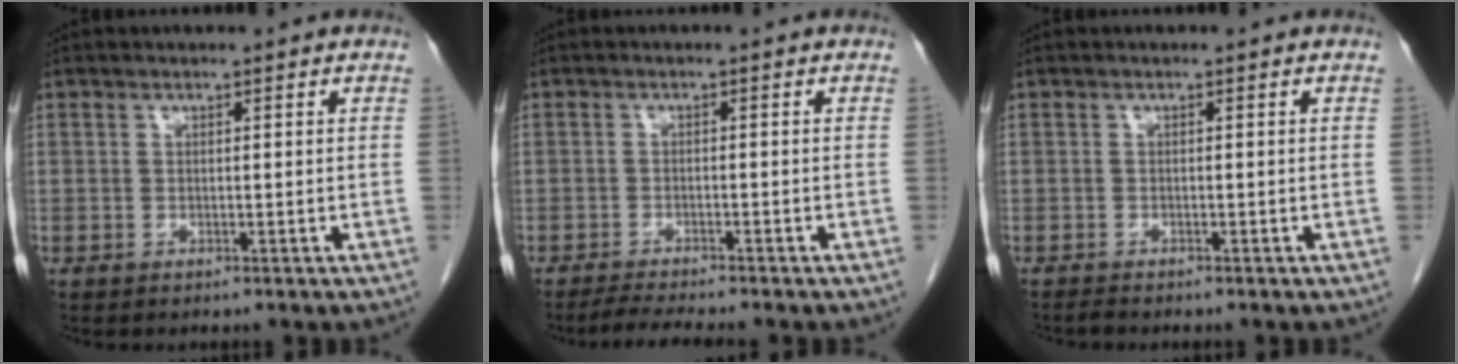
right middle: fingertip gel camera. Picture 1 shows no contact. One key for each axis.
{"total": 3.9, "fx": -3.5, "fy": -0.5, "fz": 1.7, "tx": -0.036, "ty": -0.018, "tz": -0.059}
{"total": 0.7, "fx": -0.7, "fy": -0.1, "fz": 0.1, "tx": -0.009, "ty": -0.004, "tz": -0.014}